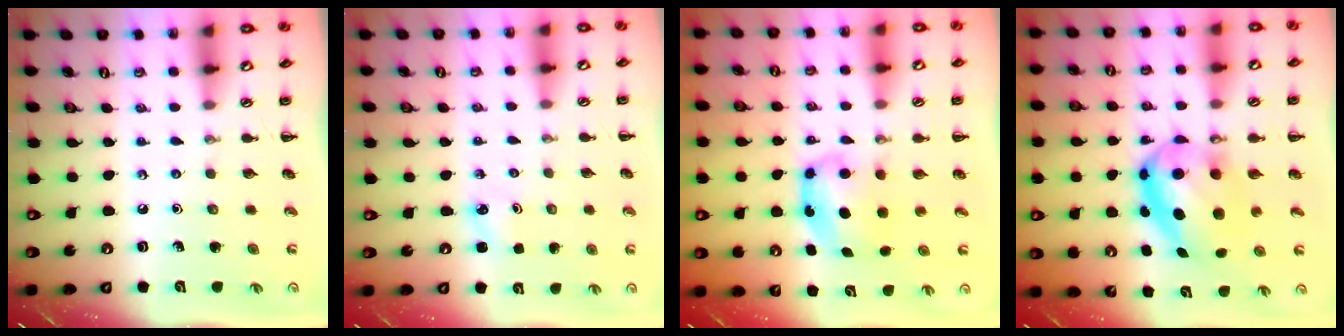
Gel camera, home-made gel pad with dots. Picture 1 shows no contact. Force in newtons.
{"total": 2.3, "press": 2.2, "slide": 0.7}
{"total": 6.1, "press": 6.1, "slide": 0.9}
{"total": 10.0, "press": 9.8, "slide": 2.2}